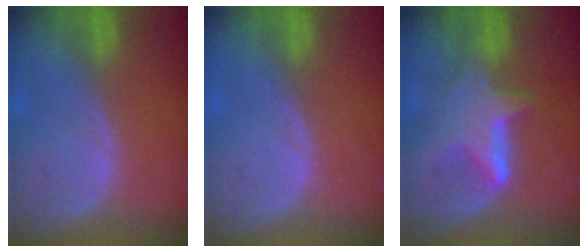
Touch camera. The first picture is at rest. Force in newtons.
{"total": 0.0}
{"total": 6.2, "press": 6.1, "slide": 1.3}